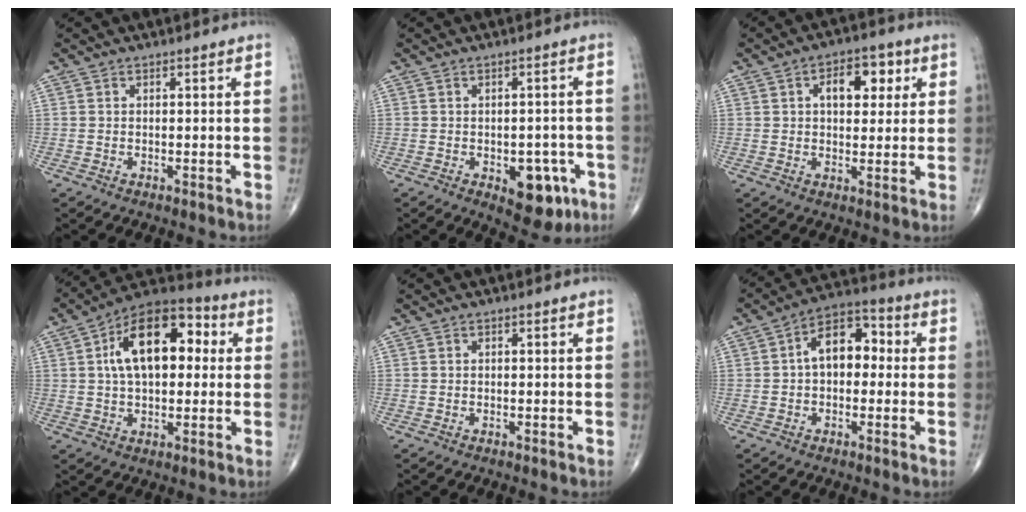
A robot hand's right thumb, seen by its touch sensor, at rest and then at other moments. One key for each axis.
{"total": 8.8, "fx": -3.5, "fy": 4.9, "fz": 6.4, "tx": -0.045, "ty": 0.011, "tz": -0.035}
{"total": 8.6, "fx": 2.6, "fy": 5.3, "fz": 6.3, "tx": -0.055, "ty": 0.004, "tz": 0.035}
{"total": 17.3, "fx": 3.3, "fy": 9.6, "fz": 13.9, "tx": -0.202, "ty": 0.028, "tz": 0.044}
{"total": 0.0}
{"total": 10.0, "fx": 0.6, "fy": 6.4, "fz": 7.7, "tx": -0.097, "ty": 0.032, "tz": -0.004}